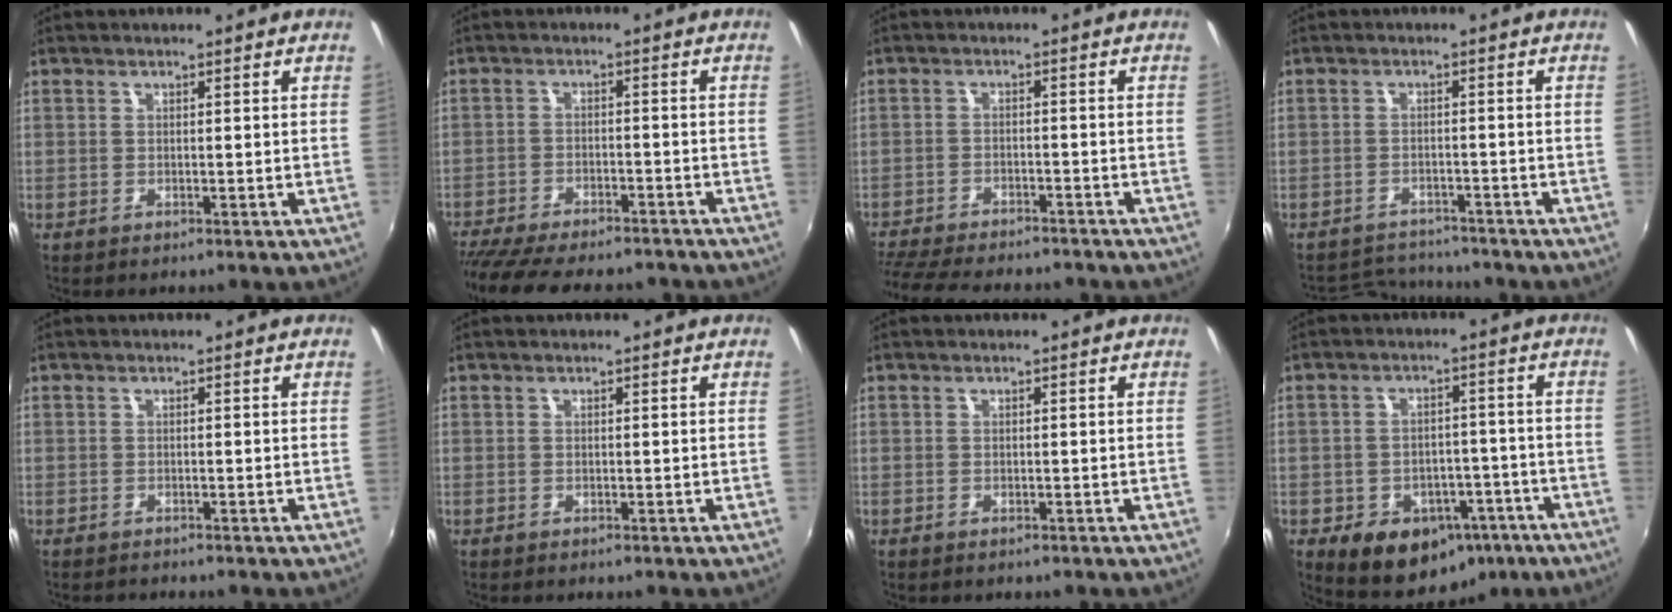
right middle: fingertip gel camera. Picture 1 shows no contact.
{"total": 17.3, "force": [-14.7, 4.7, 7.9], "torque": [-0.167, -0.035, -0.218]}
{"total": 15.5, "force": [-13.4, 4.0, 6.6], "torque": [-0.153, -0.025, -0.206]}
{"total": 6.8, "force": [-6.5, 1.6, 0.6], "torque": [-0.029, 0.009, -0.103]}
{"total": 0.8, "force": [-0.8, 0.2, -0.1], "torque": [-0.003, -0.001, -0.015]}
{"total": 0.0}
{"total": 0.0}
{"total": 14.3, "force": [-7.5, 10.1, 6.7], "torque": [-0.129, 0.023, -0.079]}